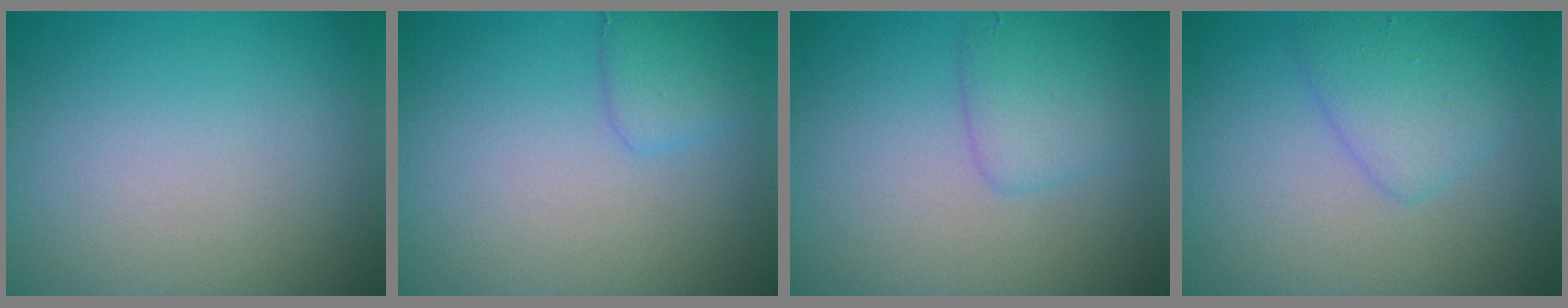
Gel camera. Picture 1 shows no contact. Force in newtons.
{"total": 1.7, "press": 1.7, "slide": 0.1}
{"total": 2.2, "press": 2.2, "slide": 0.1}
{"total": 2.6, "press": 2.6, "slide": 0.1}